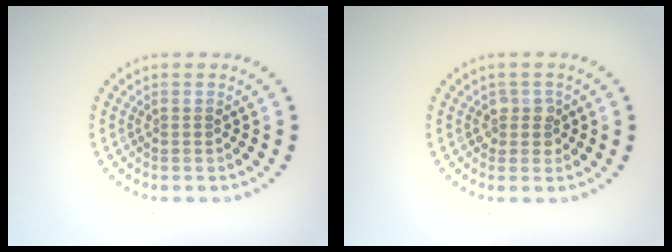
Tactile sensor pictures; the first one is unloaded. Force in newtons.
{"total": 1.6, "press": 1.5, "slide": 0.7}